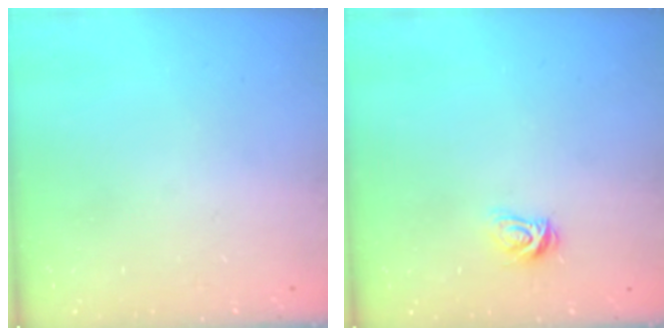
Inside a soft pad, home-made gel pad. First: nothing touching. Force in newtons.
{"total": 5.6, "press": 5.6, "slide": 0.4}